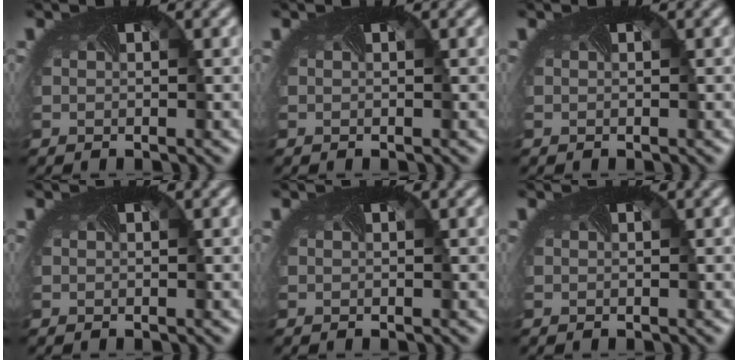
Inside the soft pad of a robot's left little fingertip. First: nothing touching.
{"total": 0.0}
{"total": 0.0}
{"total": 0.0}
{"total": 0.0}
{"total": 0.0}